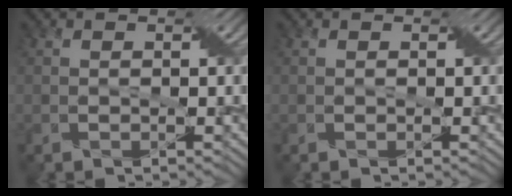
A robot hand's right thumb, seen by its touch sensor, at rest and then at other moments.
{"total": 0.0}